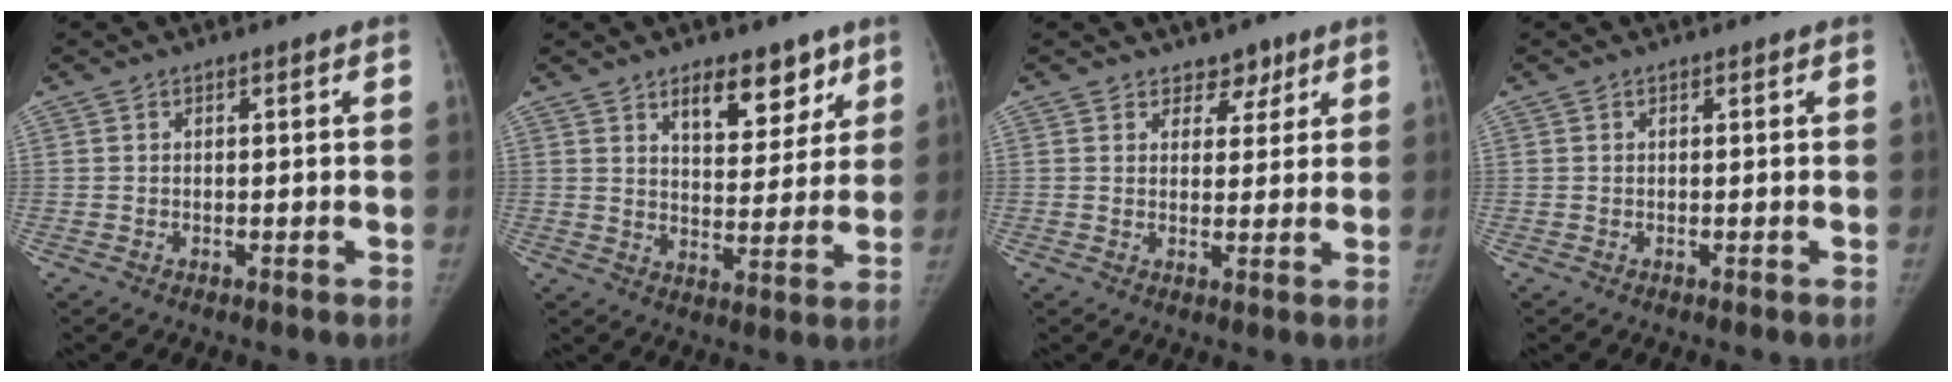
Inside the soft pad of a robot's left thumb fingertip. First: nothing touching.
{"total": 10.8, "force": [6.8, 5.5, 6.4], "torque": [-0.052, -0.041, 0.106]}
{"total": 3.7, "force": [2.6, 2.5, 0.7], "torque": [0.019, -0.015, 0.036]}
{"total": 0.0}